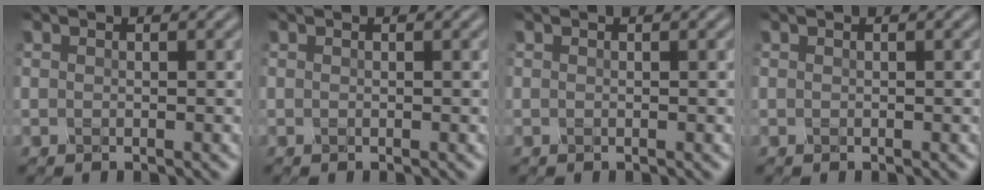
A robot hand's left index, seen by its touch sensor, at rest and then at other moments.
{"total": 0.0}
{"total": 0.0}
{"total": 0.0}